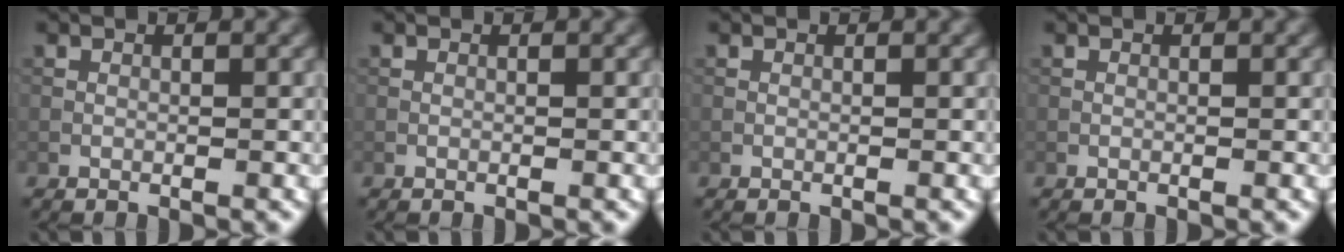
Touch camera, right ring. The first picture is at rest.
{"total": 0.0}
{"total": 0.0}
{"total": 0.0}